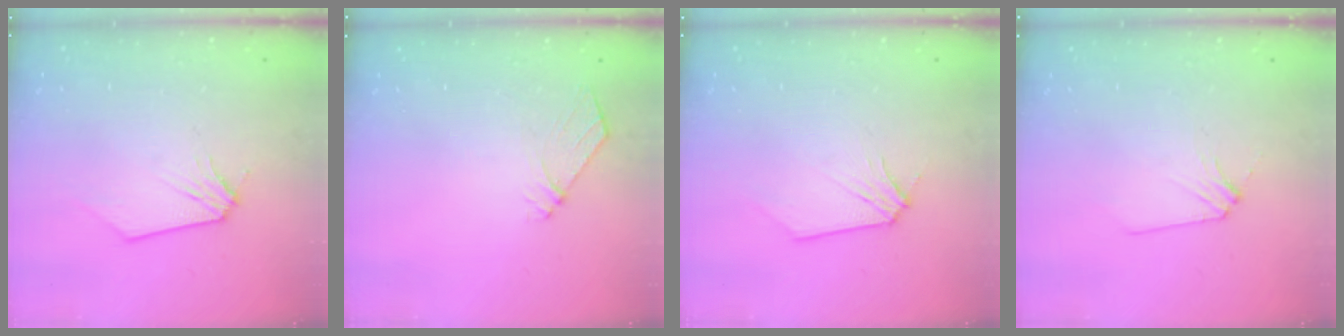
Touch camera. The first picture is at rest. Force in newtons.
{"total": 5.2, "press": 5.1, "slide": 0.7}
{"total": 0.0}
{"total": 2.8, "press": 2.8, "slide": 0.6}